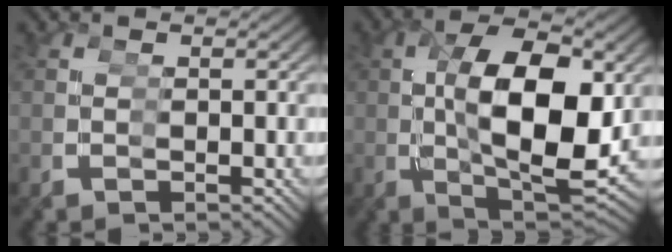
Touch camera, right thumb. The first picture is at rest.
{"total": 10.2, "force": [-0.6, 5.1, 8.8], "torque": [-0.168, -0.017, 0.002]}